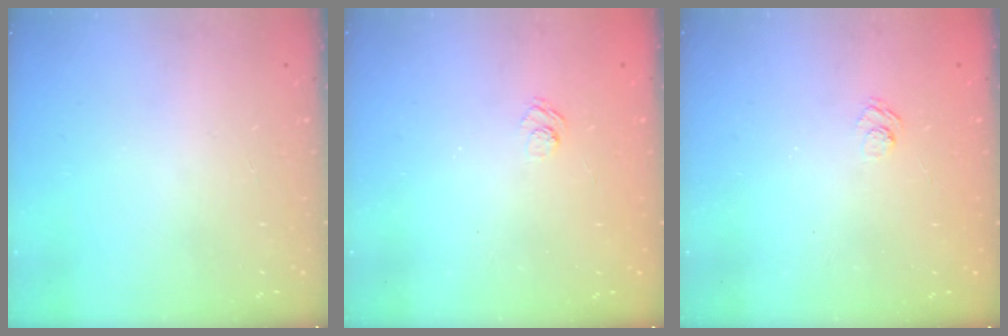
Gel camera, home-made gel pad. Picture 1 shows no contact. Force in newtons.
{"total": 2.4, "press": 2.0, "slide": 1.3}
{"total": 2.4, "press": 2.0, "slide": 1.3}